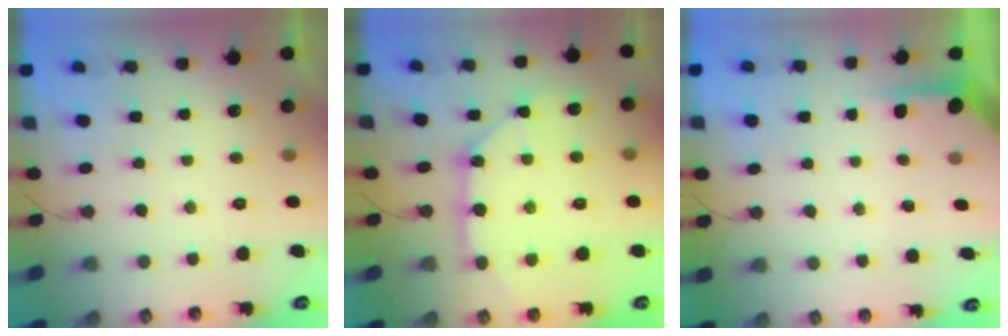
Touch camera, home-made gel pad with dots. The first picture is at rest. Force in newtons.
{"total": 10.5, "press": 10.4, "slide": 1.1}
{"total": 4.0, "press": 4.0, "slide": 0.2}